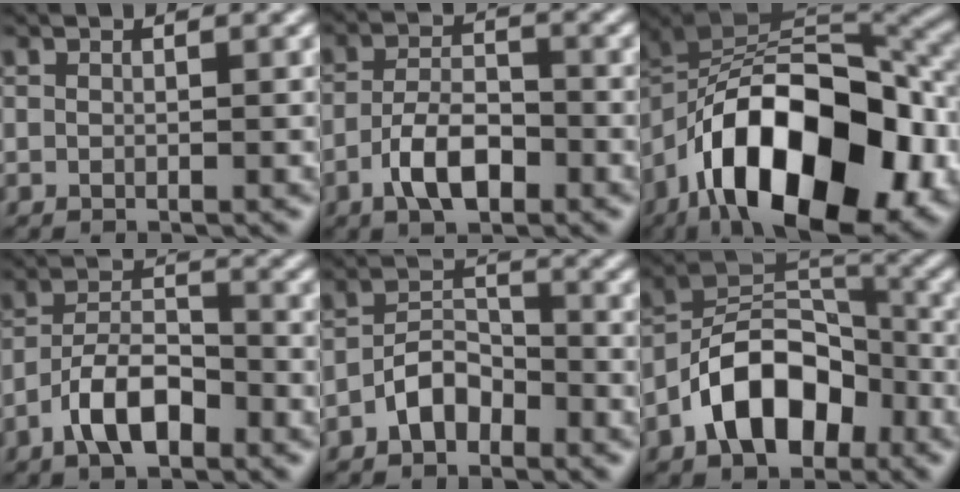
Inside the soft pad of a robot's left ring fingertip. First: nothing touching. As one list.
[{"total": 4.5, "force": [-2.1, 2.1, 3.3], "torque": [-0.061, 0.004, -0.042]}, {"total": 16.6, "force": [-7.2, 8.2, 12.5], "torque": [-0.193, 0.007, -0.131]}, {"total": 5.1, "force": [-2.9, 2.3, 3.6], "torque": [-0.061, 0.009, -0.057]}, {"total": 3.2, "force": [-2.0, 1.8, 1.7], "torque": [-0.028, 0.014, -0.041]}, {"total": 8.9, "force": [-4.2, 5.4, 5.7], "torque": [-0.093, 0.014, -0.086]}]